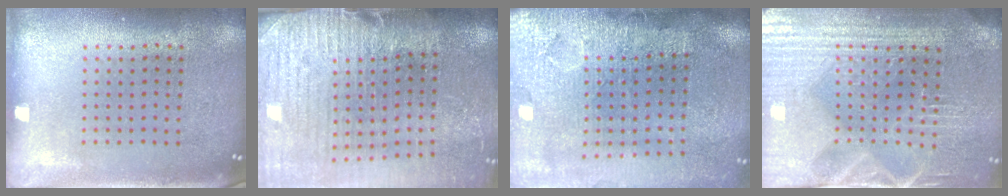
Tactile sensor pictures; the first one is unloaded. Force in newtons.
{"total": 3.9, "press": 3.4, "slide": 1.9}
{"total": 4.6, "press": 3.7, "slide": 2.8}
{"total": 4.2, "press": 4.0, "slide": 1.2}